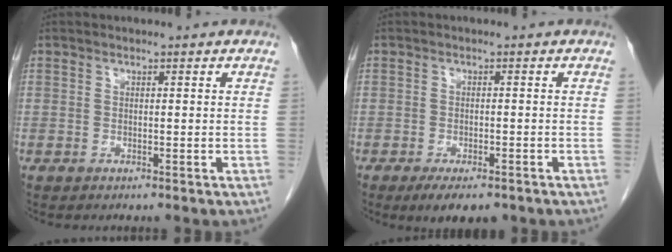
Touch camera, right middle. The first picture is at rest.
{"total": 5.7, "force": [-4.0, 2.0, 3.5], "torque": [-0.048, -0.007, -0.058]}